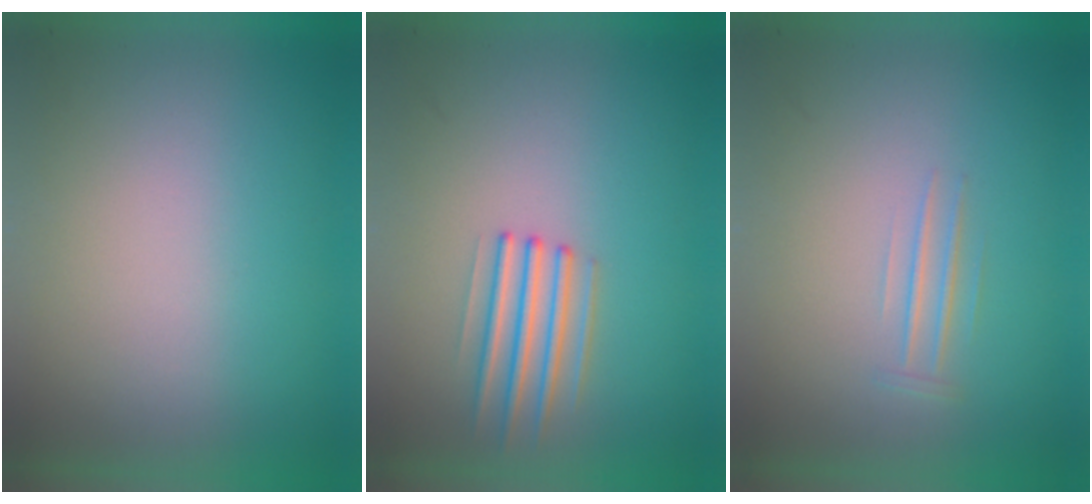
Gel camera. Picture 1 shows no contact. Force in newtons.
{"total": 2.1}
{"total": 1.1}